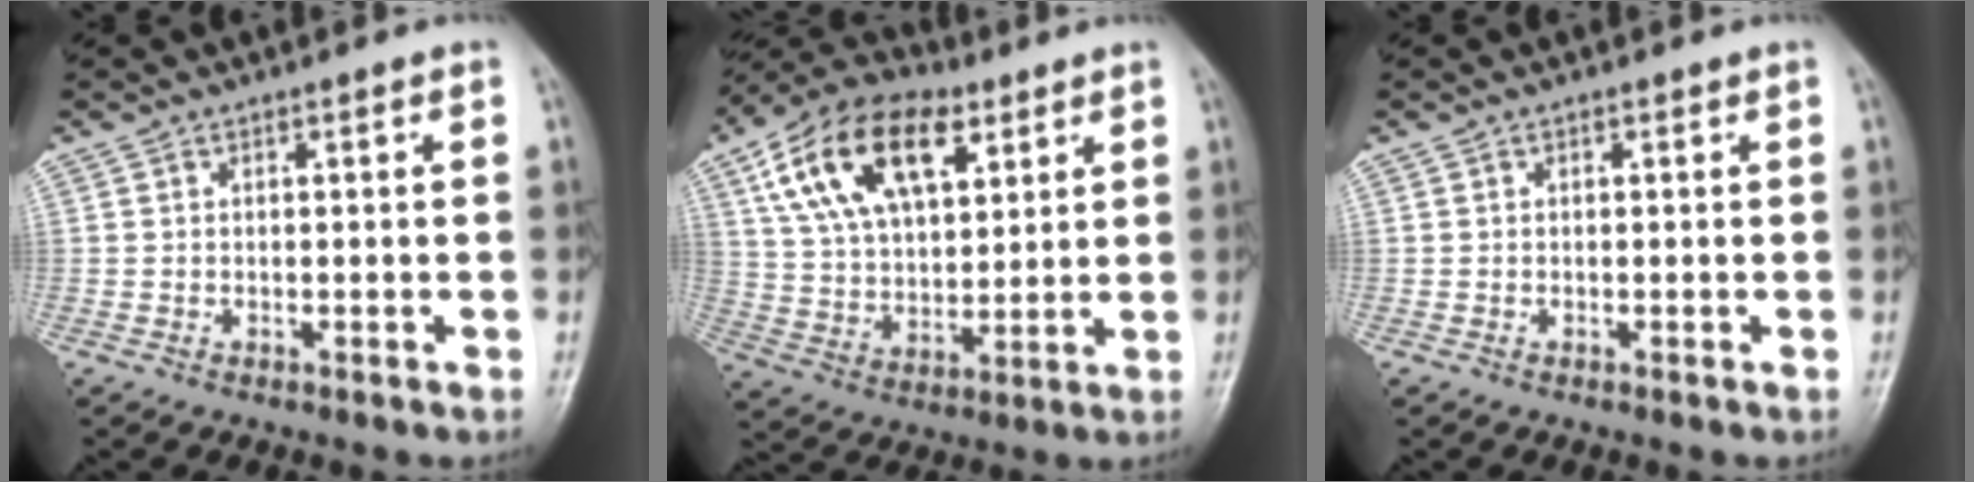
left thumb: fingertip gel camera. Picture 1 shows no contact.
{"total": 19.4, "force": [8.7, 11.0, 13.4], "torque": [-0.213, -0.011, 0.155]}
{"total": 0.0}